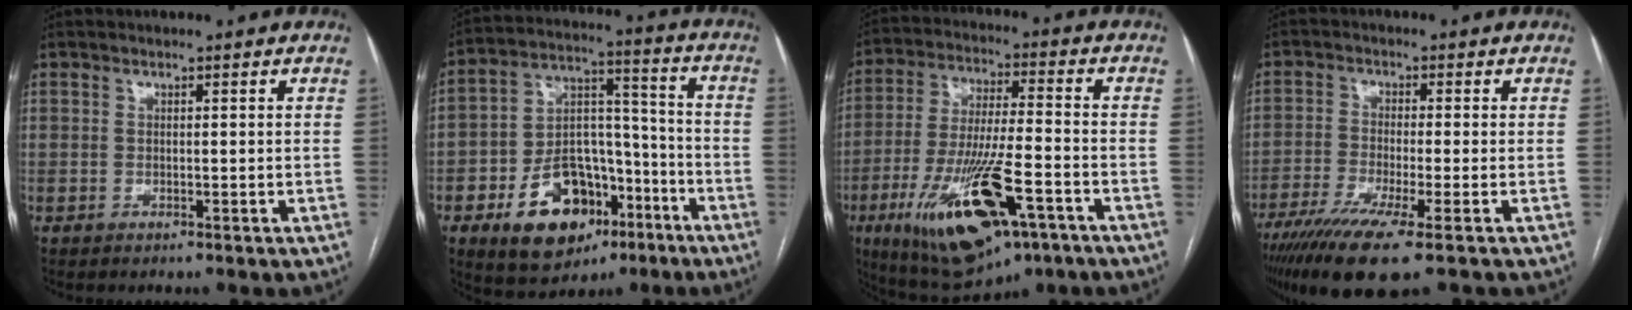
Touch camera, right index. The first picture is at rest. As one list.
[{"total": 17.1, "force": [-8.4, 10.2, 10.9], "torque": [-0.181, 0.026, -0.126]}, {"total": 19.4, "force": [-9.0, 5.0, 16.4], "torque": [-0.318, -0.028, -0.144]}, {"total": 10.9, "force": [-7.0, 0.4, 8.3], "torque": [-0.145, -0.028, -0.120]}]